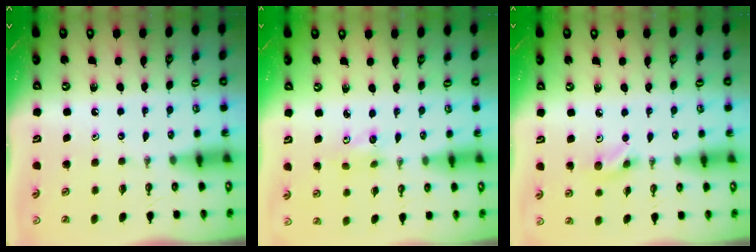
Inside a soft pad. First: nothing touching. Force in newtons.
{"total": 6.9, "press": 4.9, "slide": 4.8}
{"total": 5.7, "press": 5.7, "slide": 0.6}